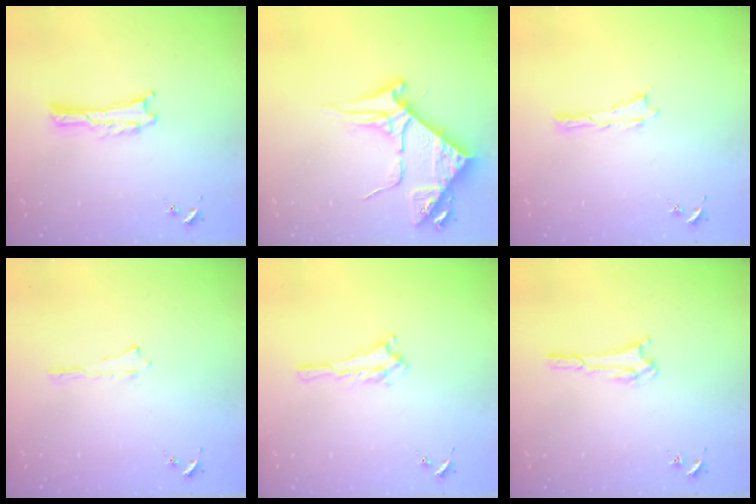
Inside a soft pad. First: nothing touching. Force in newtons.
{"total": 9.4, "press": 9.3, "slide": 1.1}
{"total": 0.0}
{"total": 0.0}
{"total": 1.5, "press": 1.4, "slide": 0.2}
{"total": 1.8, "press": 1.8, "slide": 0.2}